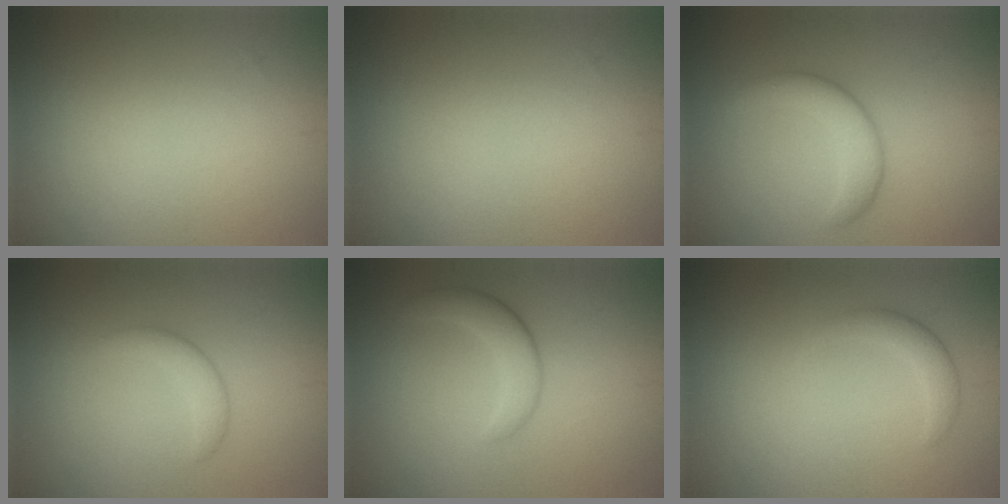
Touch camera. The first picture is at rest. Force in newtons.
{"total": 0.0}
{"total": 3.6, "press": 3.6, "slide": 0.2}
{"total": 2.1, "press": 2.1, "slide": 0.2}
{"total": 2.5, "press": 2.5, "slide": 0.2}
{"total": 1.9, "press": 1.9, "slide": 0.1}